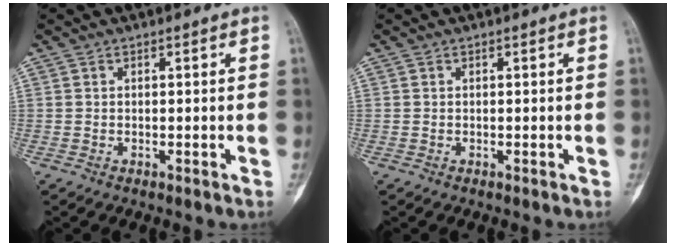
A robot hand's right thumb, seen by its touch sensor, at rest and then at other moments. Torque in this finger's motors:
{"motor_torque": [0.08, 0.01, 0.00, 0.00, 0.00]}